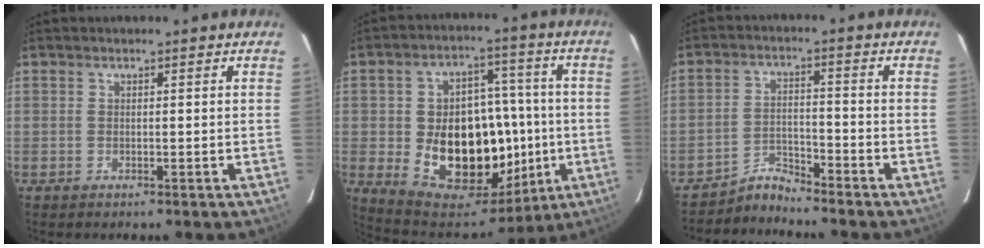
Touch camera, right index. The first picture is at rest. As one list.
[{"total": 22.3, "force": [-3.0, 15.7, 15.6], "torque": [-0.287, 0.020, -0.018]}, {"total": 4.2, "force": [-4.1, -0.1, -0.9], "torque": [0.012, 0.019, -0.078]}]